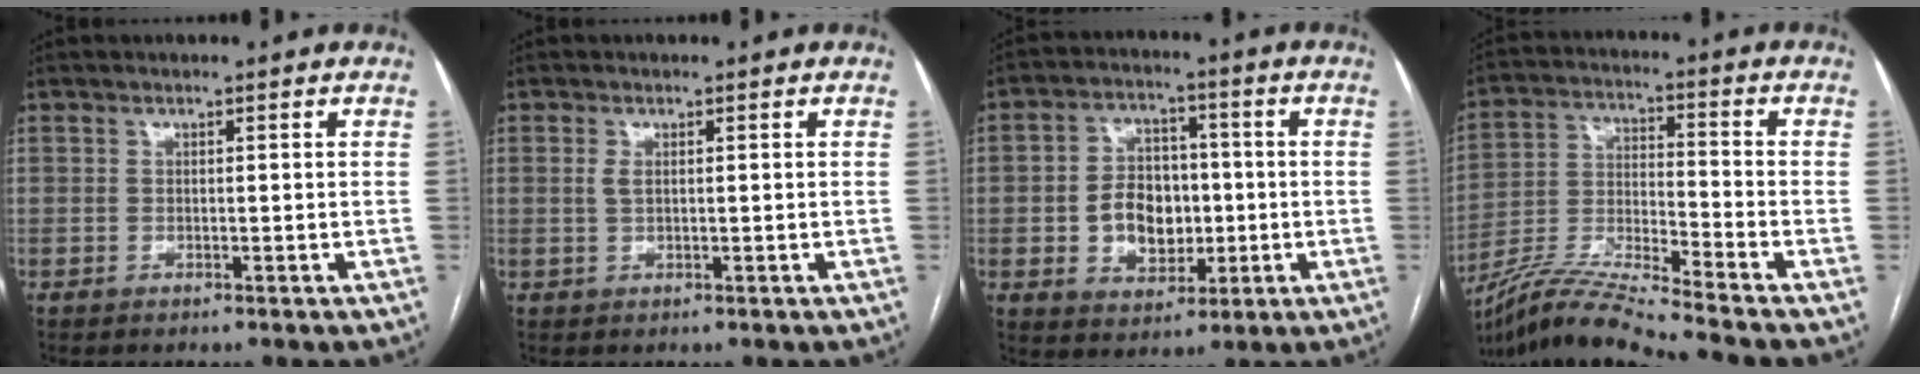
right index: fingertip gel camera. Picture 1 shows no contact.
{"total": 1.2, "force": [0.3, 0.5, 1.1], "torque": [-0.026, -0.001, 0.008]}
{"total": 9.7, "force": [-1.0, 7.1, 6.5], "torque": [-0.123, 0.019, -0.009]}
{"total": 13.0, "force": [-11.6, -2.2, 5.3], "torque": [-0.104, -0.009, -0.219]}